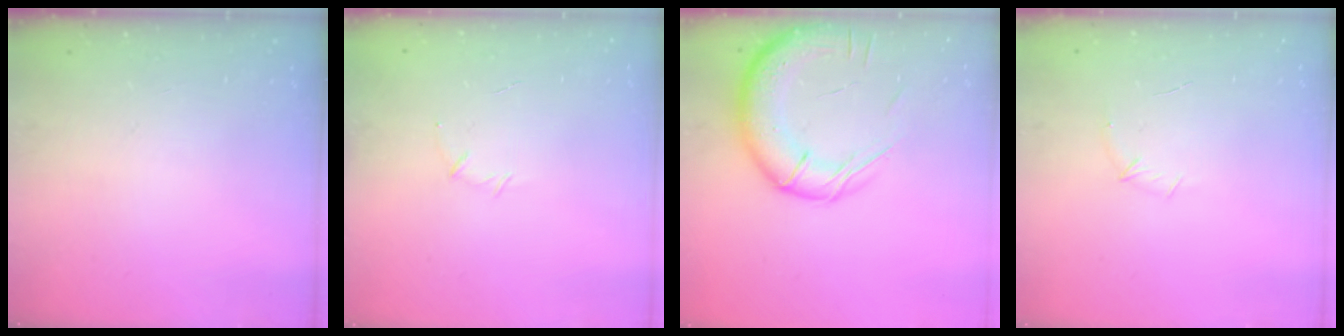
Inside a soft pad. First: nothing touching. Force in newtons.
{"total": 4.1, "press": 4.0, "slide": 1.0}
{"total": 15.7, "press": 15.3, "slide": 3.2}
{"total": 5.0, "press": 4.8, "slide": 1.4}